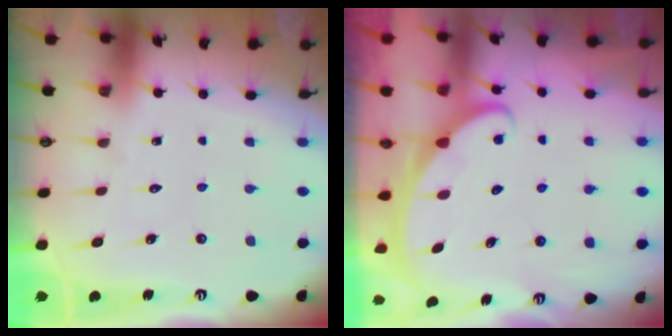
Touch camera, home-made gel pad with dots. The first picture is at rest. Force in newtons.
{"total": 2.5, "press": 2.5, "slide": 0.4}